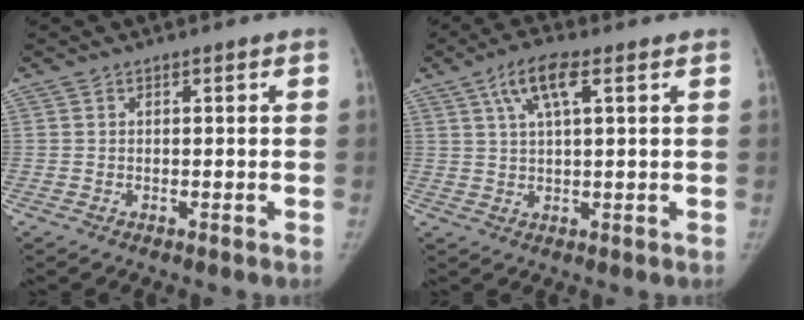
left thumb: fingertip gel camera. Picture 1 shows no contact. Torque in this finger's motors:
{"motor_torque": [0.24, 0.19, 0.83, -0.26, 0.22]}